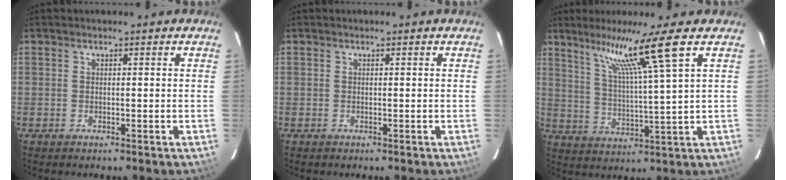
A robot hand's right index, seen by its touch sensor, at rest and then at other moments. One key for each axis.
{"total": 0.0}
{"total": 10.5, "fx": 6.7, "fy": -2.5, "fz": 7.7, "tx": -0.129, "ty": 0.004, "tz": 0.131}